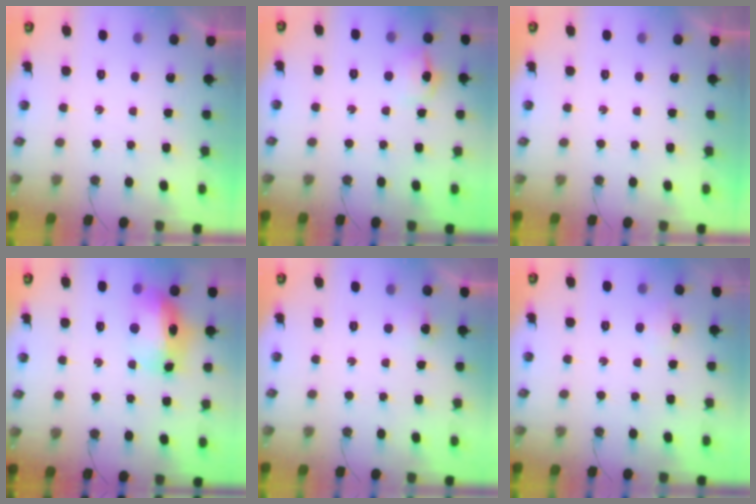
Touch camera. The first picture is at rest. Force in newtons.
{"total": 9.1, "press": 9.1, "slide": 0.9}
{"total": 0.0}
{"total": 13.3, "press": 13.2, "slide": 1.2}
{"total": 5.4, "press": 5.3, "slide": 1.0}
{"total": 6.3, "press": 6.3, "slide": 0.8}